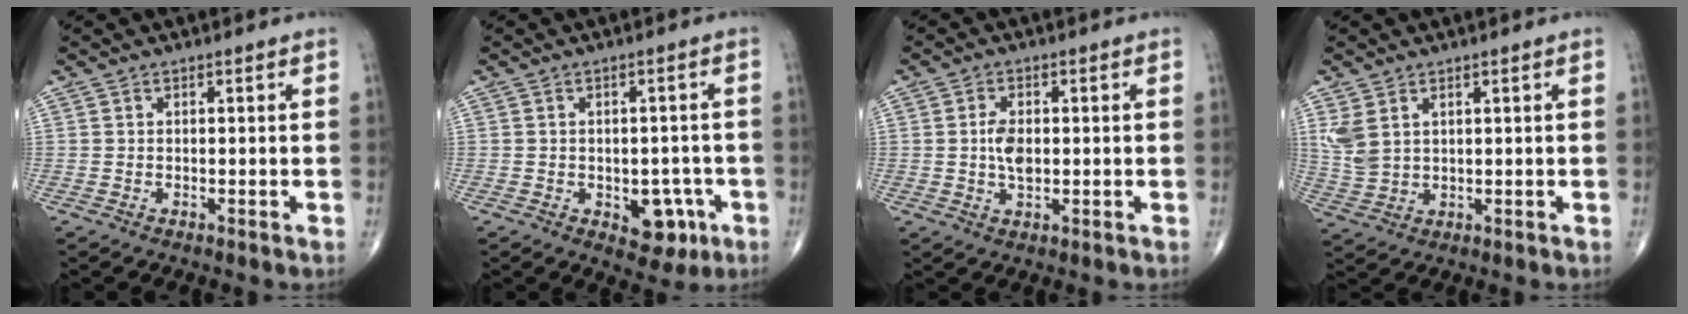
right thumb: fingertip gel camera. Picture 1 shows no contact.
{"total": 6.8, "force": [-2.4, 4.3, 4.7], "torque": [-0.027, 0.011, -0.023]}
{"total": 4.3, "force": [0.1, 2.4, 3.5], "torque": [-0.064, -0.002, 0.000]}
{"total": 5.1, "force": [2.2, 3.2, 3.4], "torque": [-0.075, -0.006, 0.057]}